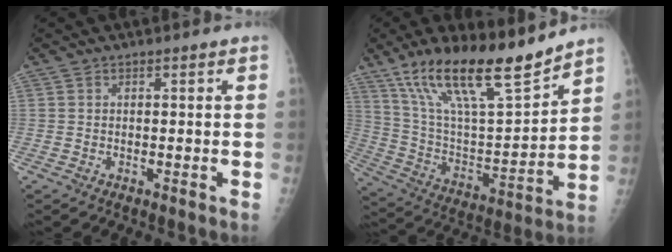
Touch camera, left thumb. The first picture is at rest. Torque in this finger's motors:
{"motor_torque": [0.64, 0.54, 1.43, -1.34, 0.45]}